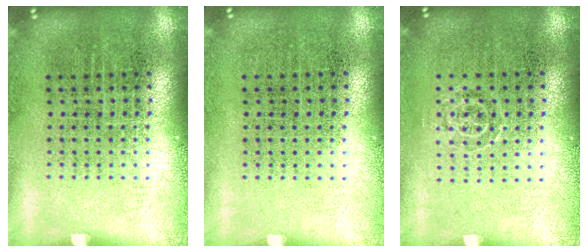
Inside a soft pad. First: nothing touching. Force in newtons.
{"total": 0.0}
{"total": 0.7, "press": 0.5, "slide": 0.4}